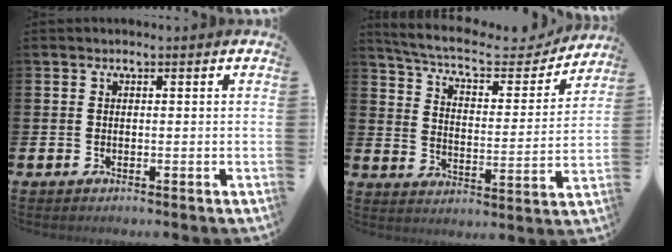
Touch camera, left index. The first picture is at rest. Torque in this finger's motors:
{"motor_torque": [-0.14, -2.00, 0.11, 0.15]}